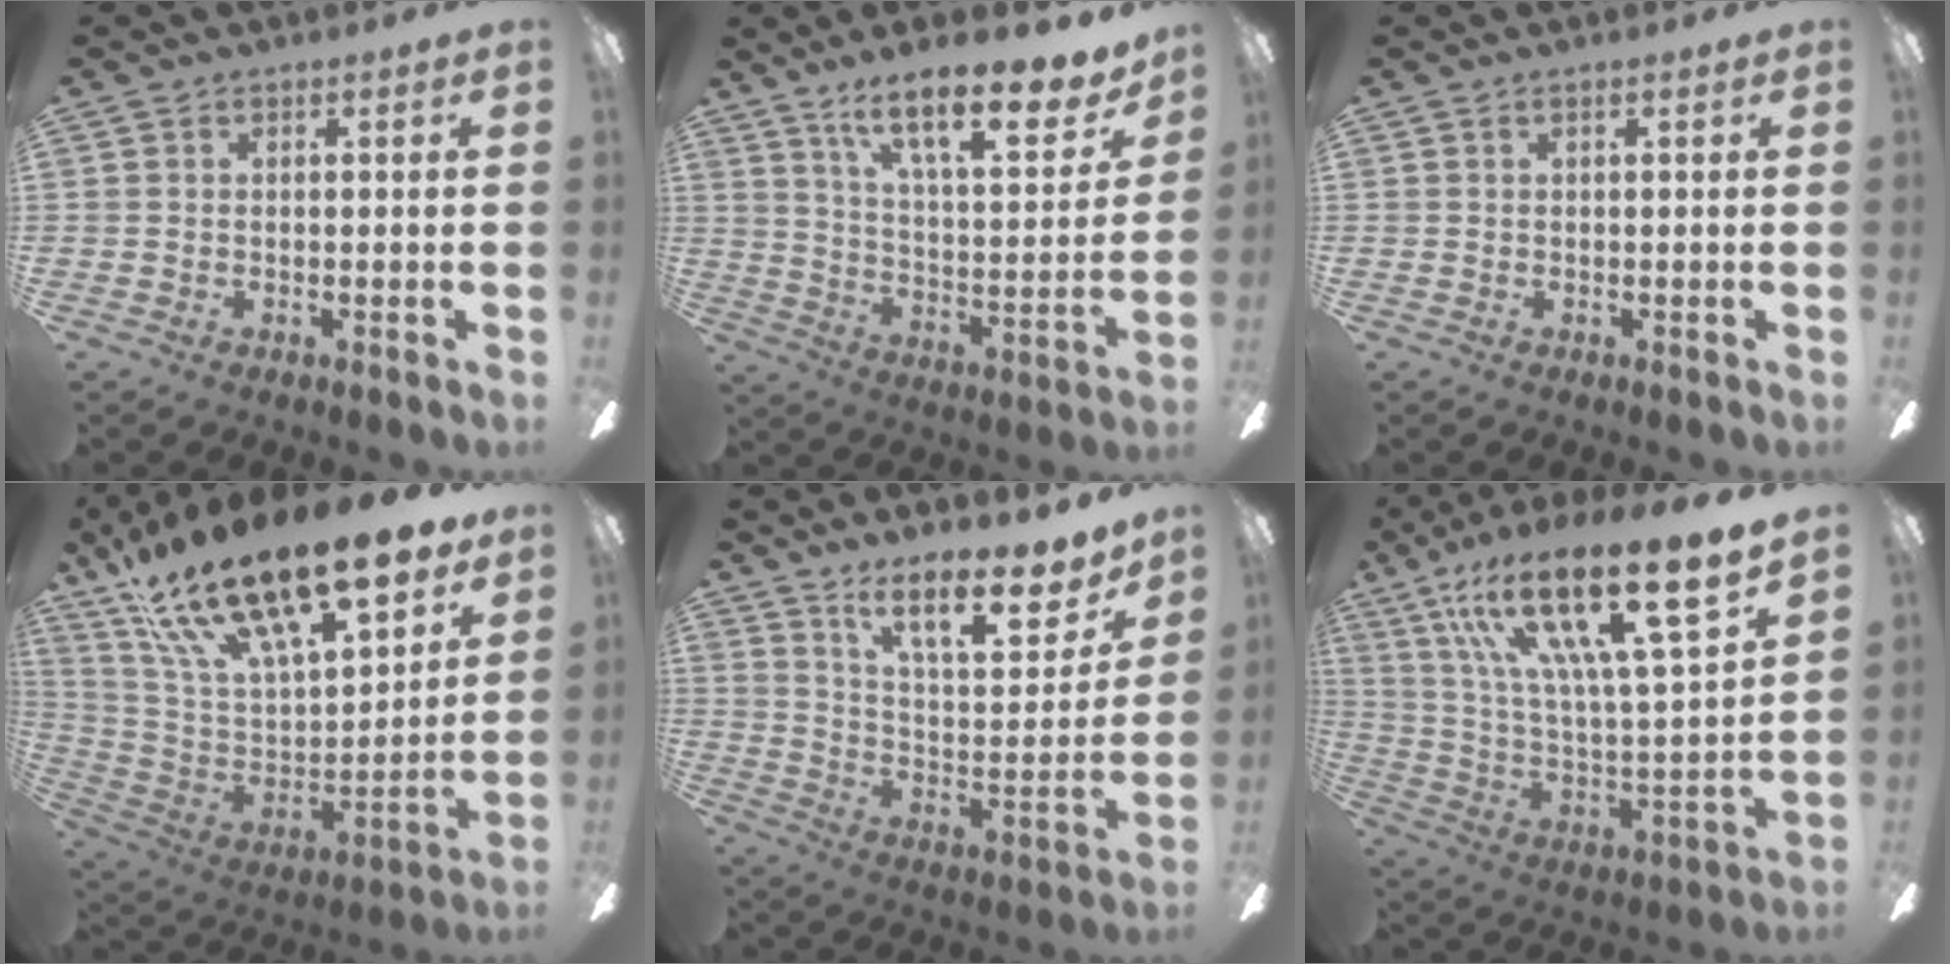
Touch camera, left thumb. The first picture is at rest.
{"total": 18.3, "force": [13.7, 5.3, 11.0], "torque": [-0.165, -0.095, 0.225]}
{"total": 0.0}
{"total": 25.3, "force": [17.7, 8.1, 16.1], "torque": [-0.288, -0.110, 0.300]}
{"total": 17.0, "force": [12.4, 5.1, 10.4], "torque": [-0.150, -0.092, 0.205]}
{"total": 24.7, "force": [15.6, 5.3, 18.4], "torque": [-0.327, -0.090, 0.253]}